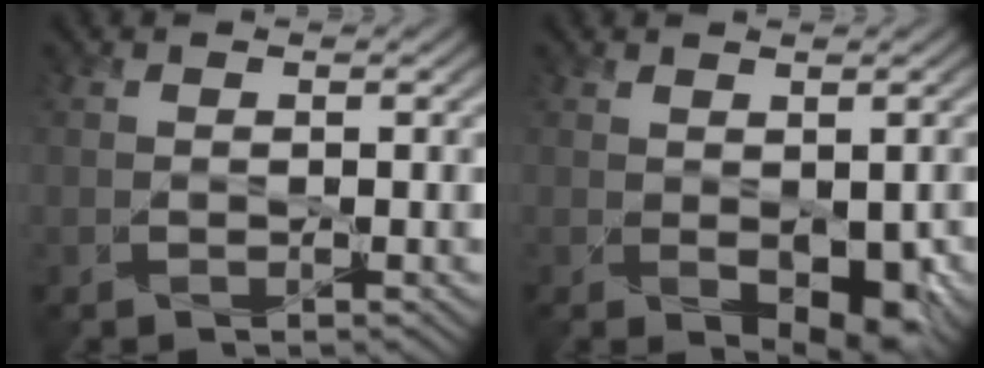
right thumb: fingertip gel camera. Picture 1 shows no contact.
{"total": 4.1, "force": [-0.6, 2.2, 3.4], "torque": [-0.055, -0.016, 0.001]}